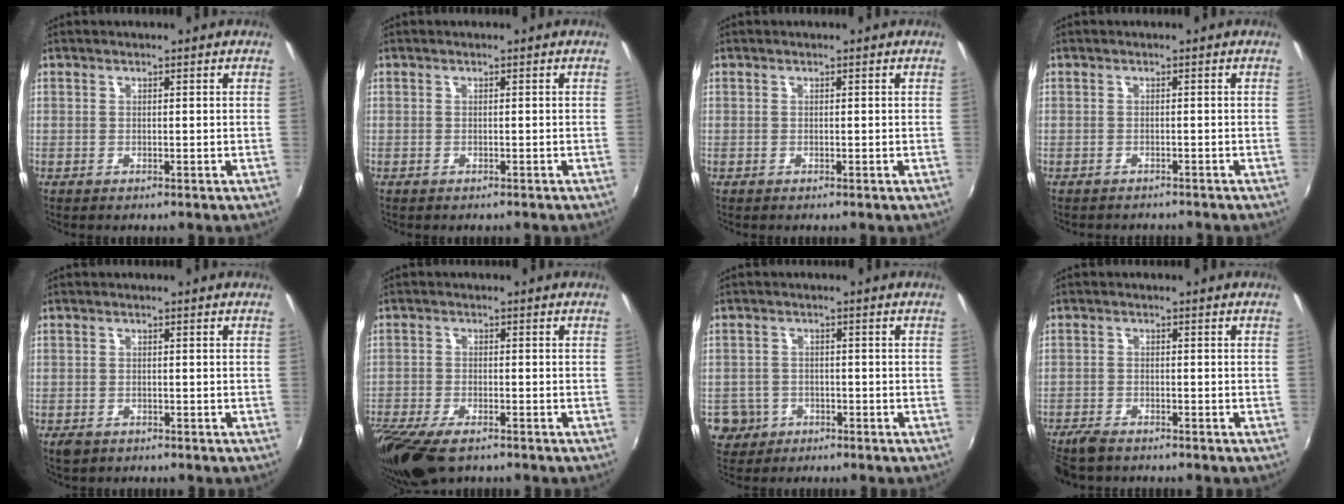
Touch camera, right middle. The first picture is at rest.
{"total": 0.7, "force": [0.0, -0.6, -0.2], "torque": [0.007, -0.003, 0.001]}
{"total": 0.0}
{"total": 1.9, "force": [-1.9, 0.0, 0.2], "torque": [-0.006, -0.011, -0.027]}
{"total": 2.6, "force": [-1.7, 1.6, 1.2], "torque": [-0.028, -0.006, -0.028]}
{"total": 12.8, "force": [-9.1, 4.9, 7.5], "torque": [-0.185, -0.053, -0.167]}
{"total": 4.3, "force": [-1.7, 3.9, 0.7], "torque": [-0.024, 0.004, -0.025]}
{"total": 4.9, "force": [-4.2, 1.5, 2.1], "torque": [-0.061, -0.018, -0.081]}